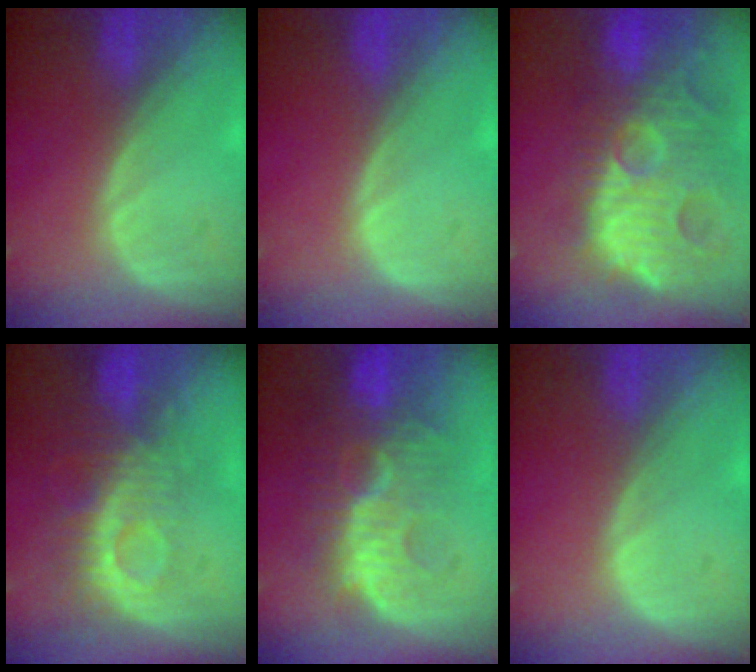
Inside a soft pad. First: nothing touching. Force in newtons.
{"total": 0.0}
{"total": 14.6, "press": 12.5, "slide": 7.5}
{"total": 9.3, "press": 8.2, "slide": 4.3}
{"total": 10.8, "press": 9.6, "slide": 4.9}
{"total": 0.0}